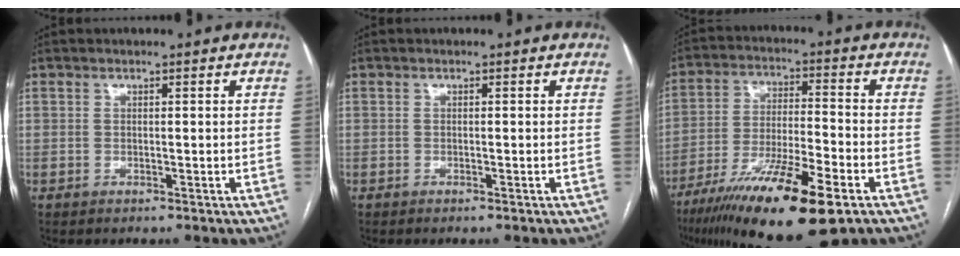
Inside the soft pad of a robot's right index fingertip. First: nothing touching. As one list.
[{"total": 0.0}, {"total": 18.3, "force": [-10.9, 1.9, 14.6], "torque": [-0.254, -0.041, -0.187]}]